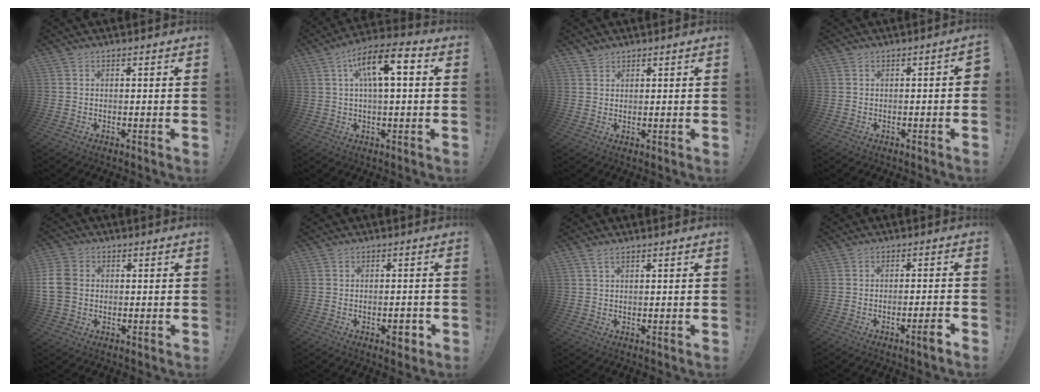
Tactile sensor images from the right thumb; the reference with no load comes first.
{"total": 12.3, "force": [2.9, 4.5, 11.0], "torque": [-0.168, -0.001, 0.045]}
{"total": 1.8, "force": [1.6, 0.8, 0.1], "torque": [-0.003, -0.010, 0.032]}
{"total": 1.7, "force": [-1.1, 0.5, 1.2], "torque": [-0.018, 0.006, -0.019]}
{"total": 9.3, "force": [0.3, 7.2, 5.8], "torque": [-0.134, 0.005, 0.012]}
{"total": 3.4, "force": [-1.6, 1.5, 2.5], "torque": [-0.031, 0.009, -0.026]}
{"total": 1.8, "force": [1.2, 0.4, 1.4], "torque": [-0.028, -0.001, 0.022]}
{"total": 4.6, "force": [-2.7, -0.1, 3.7], "torque": [-0.059, 0.006, -0.043]}